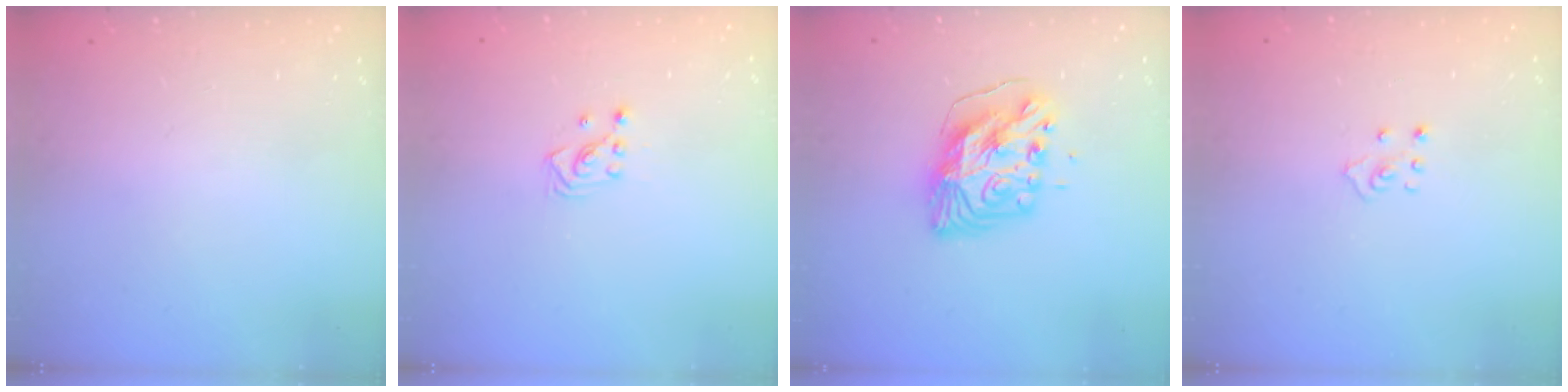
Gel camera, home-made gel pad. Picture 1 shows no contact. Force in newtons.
{"total": 3.2, "press": 3.2, "slide": 0.4}
{"total": 10.5, "press": 10.4, "slide": 1.0}
{"total": 2.7, "press": 2.7, "slide": 0.2}